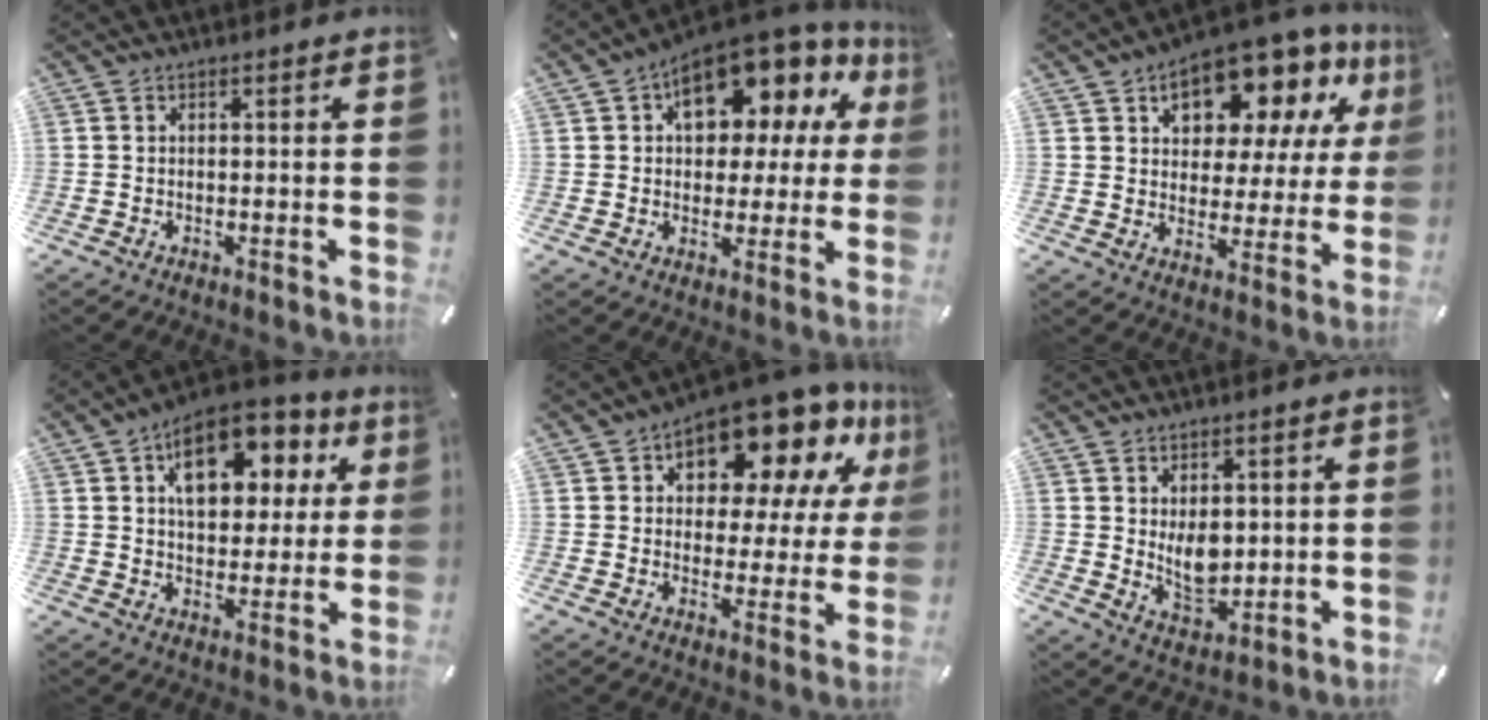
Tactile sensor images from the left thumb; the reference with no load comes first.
{"total": 13.4, "force": [7.1, 7.9, 8.1], "torque": [-0.116, -0.059, 0.124]}
{"total": 14.0, "force": [9.7, 7.8, 6.3], "torque": [-0.101, -0.074, 0.167]}
{"total": 14.3, "force": [6.8, 9.2, 8.5], "torque": [-0.119, -0.030, 0.119]}
{"total": 15.4, "force": [11.3, 7.6, 7.3], "torque": [-0.114, -0.092, 0.191]}
{"total": 7.8, "force": [1.7, 5.6, 5.2], "torque": [-0.072, -0.016, 0.031]}